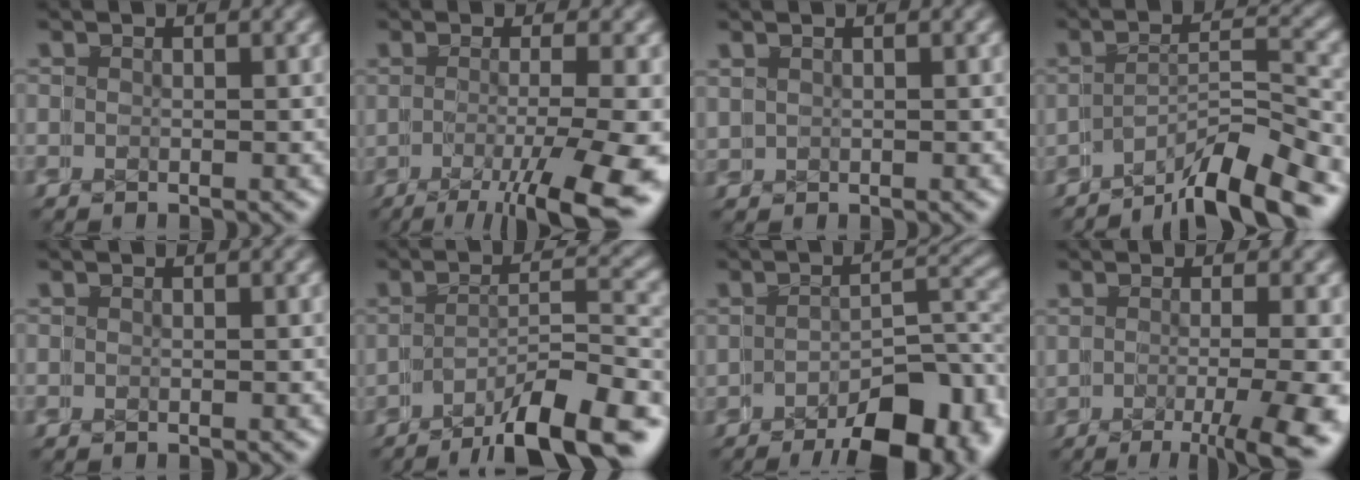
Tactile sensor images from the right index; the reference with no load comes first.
{"total": 7.6, "force": [-4.9, 2.0, 5.4], "torque": [-0.066, -0.022, -0.059]}
{"total": 0.8, "force": [0.5, 0.3, -0.5], "torque": [0.010, 0.006, 0.005]}
{"total": 7.3, "force": [-6.3, 1.5, 3.4], "torque": [-0.015, 0.007, -0.099]}
{"total": 0.0}
{"total": 8.7, "force": [-7.4, 1.5, 4.4], "torque": [-0.028, 0.009, -0.112]}
{"total": 7.7, "force": [-5.6, 2.5, 4.7], "torque": [-0.024, 0.007, -0.085]}
{"total": 6.3, "force": [-4.4, 2.0, 4.1], "torque": [-0.039, -0.014, -0.057]}